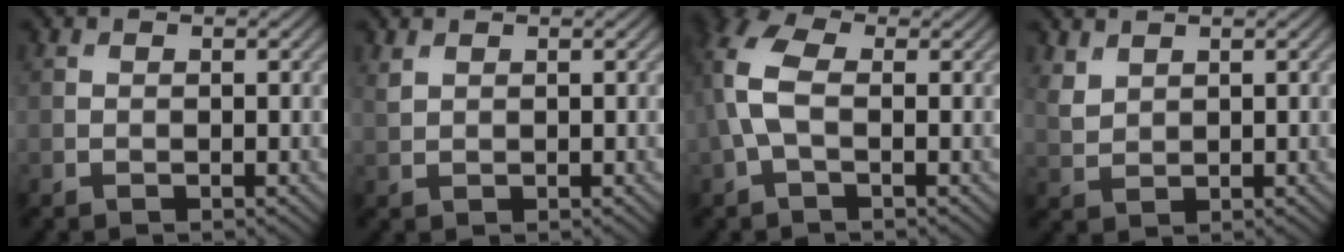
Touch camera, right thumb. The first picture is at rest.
{"total": 1.1, "force": [0.9, 0.5, 0.5], "torque": [-0.021, -0.001, 0.023]}
{"total": 5.9, "force": [0.2, 3.1, 4.9], "torque": [-0.131, 0.016, -0.010]}
{"total": 2.4, "force": [1.8, 1.3, 1.1], "torque": [-0.033, -0.002, 0.043]}